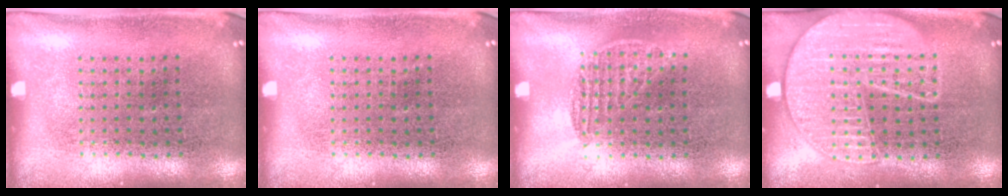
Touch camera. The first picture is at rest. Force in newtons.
{"total": 0.0}
{"total": 0.8, "press": 0.7, "slide": 0.4}
{"total": 1.9, "press": 1.9, "slide": 0.2}